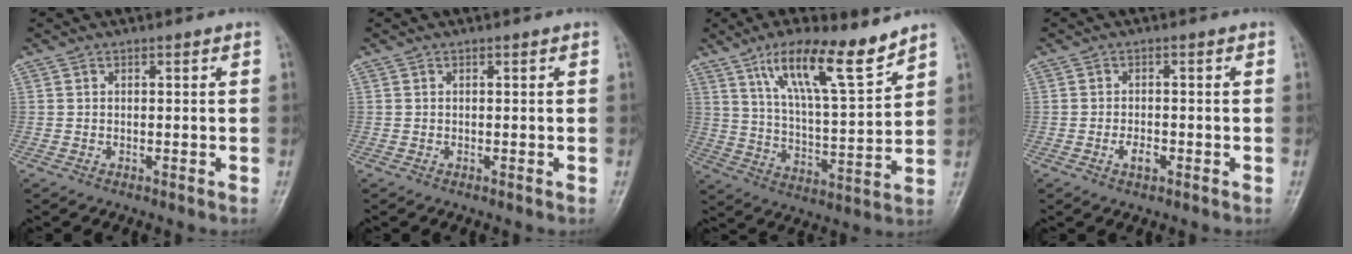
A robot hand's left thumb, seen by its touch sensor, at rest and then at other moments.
{"total": 0.0}
{"total": 14.7, "force": [9.9, 3.2, 10.4], "torque": [-0.164, -0.054, 0.181]}
{"total": 2.4, "force": [-1.0, 1.3, 1.8], "torque": [-0.031, 0.005, -0.018]}